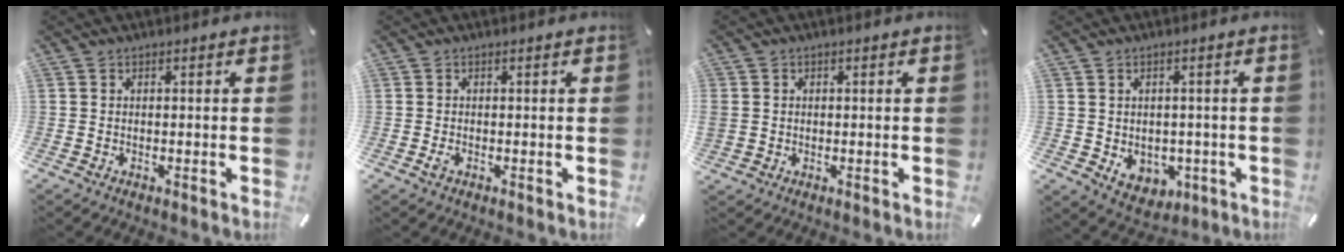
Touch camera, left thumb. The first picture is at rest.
{"total": 0.8, "force": [-0.3, 0.6, 0.5], "torque": [-0.008, 0.000, -0.007]}
{"total": 2.1, "force": [0.2, 2.0, 0.5], "torque": [-0.009, 0.004, 0.003]}
{"total": 5.3, "force": [-0.4, 4.8, 2.2], "torque": [-0.025, -0.001, -0.005]}